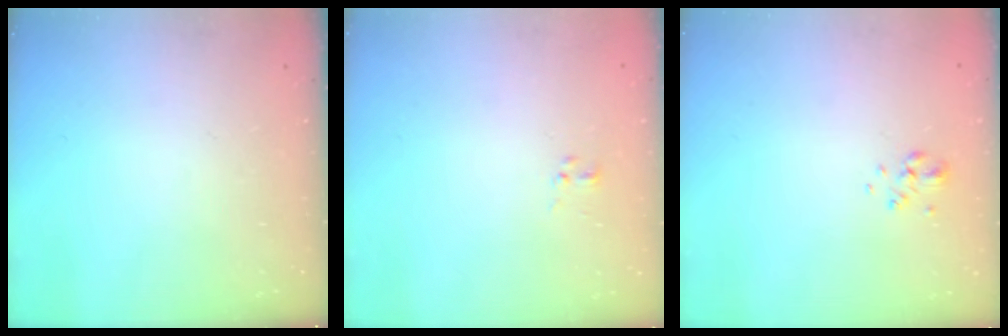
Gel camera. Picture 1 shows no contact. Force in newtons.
{"total": 1.4, "press": 1.3, "slide": 0.7}
{"total": 3.1, "press": 2.8, "slide": 1.5}